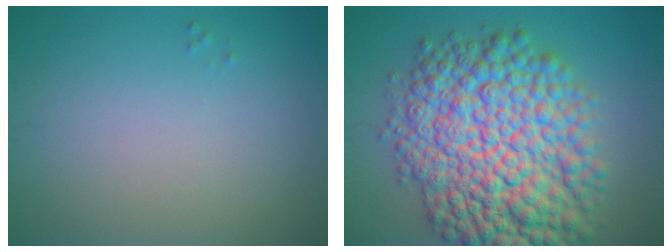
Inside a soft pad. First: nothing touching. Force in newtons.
{"total": 14.0, "press": 14.0, "slide": 0.2}